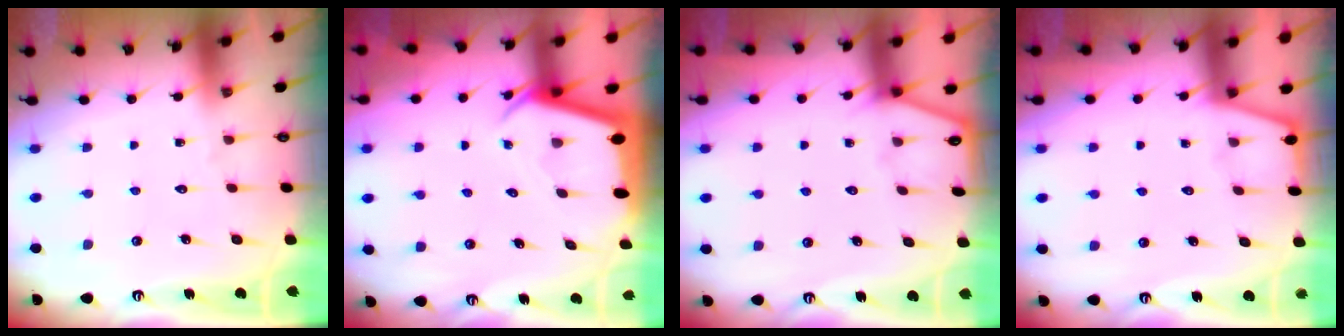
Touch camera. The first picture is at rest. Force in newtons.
{"total": 2.6, "press": 2.6, "slide": 0.2}
{"total": 1.5, "press": 1.5, "slide": 0.2}
{"total": 1.1, "press": 1.0, "slide": 0.2}